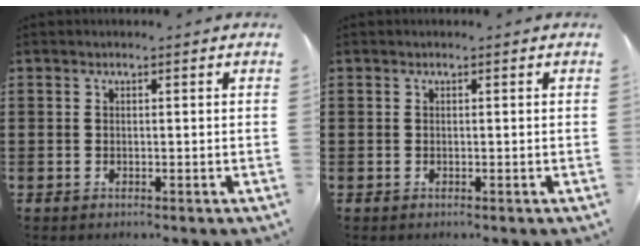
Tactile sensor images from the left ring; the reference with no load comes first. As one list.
[{"total": 0.0}]